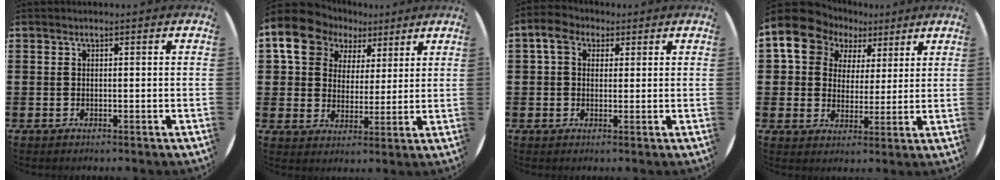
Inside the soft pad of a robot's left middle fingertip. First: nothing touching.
{"total": 10.2, "force": [6.3, 7.4, 3.2], "torque": [-0.091, -0.011, 0.116]}
{"total": 3.6, "force": [2.0, 2.6, 1.6], "torque": [-0.032, 0.011, 0.033]}
{"total": 10.2, "force": [6.4, 7.4, 2.7], "torque": [-0.086, -0.020, 0.116]}